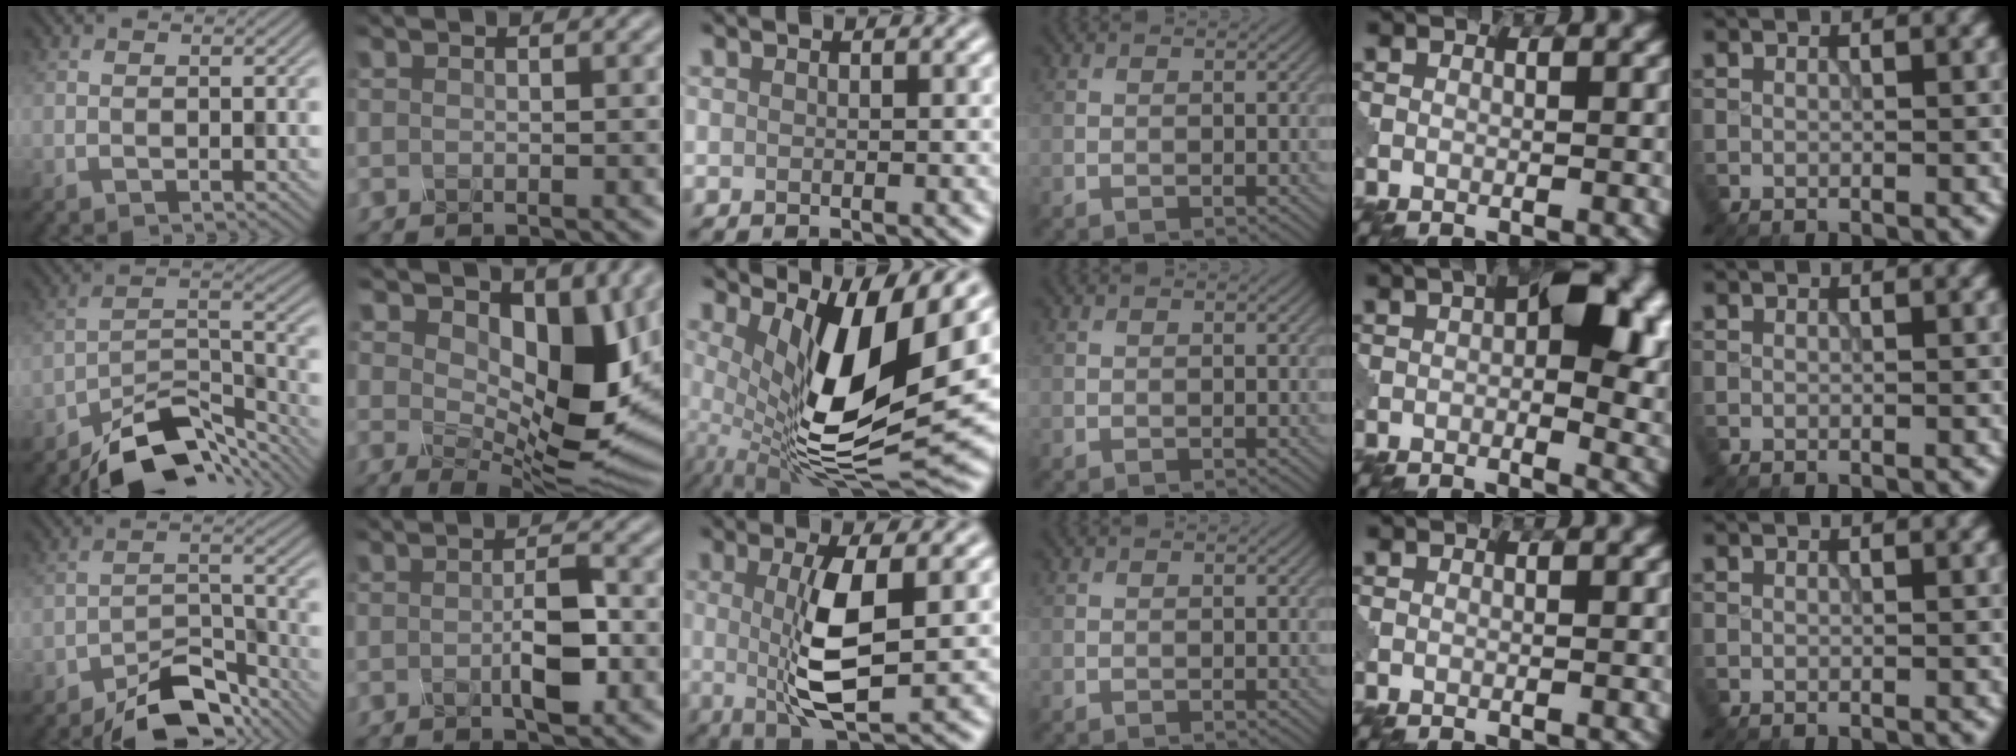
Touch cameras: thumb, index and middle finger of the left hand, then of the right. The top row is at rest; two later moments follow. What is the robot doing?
{"motion": "press", "object": "mechanical pencil"}